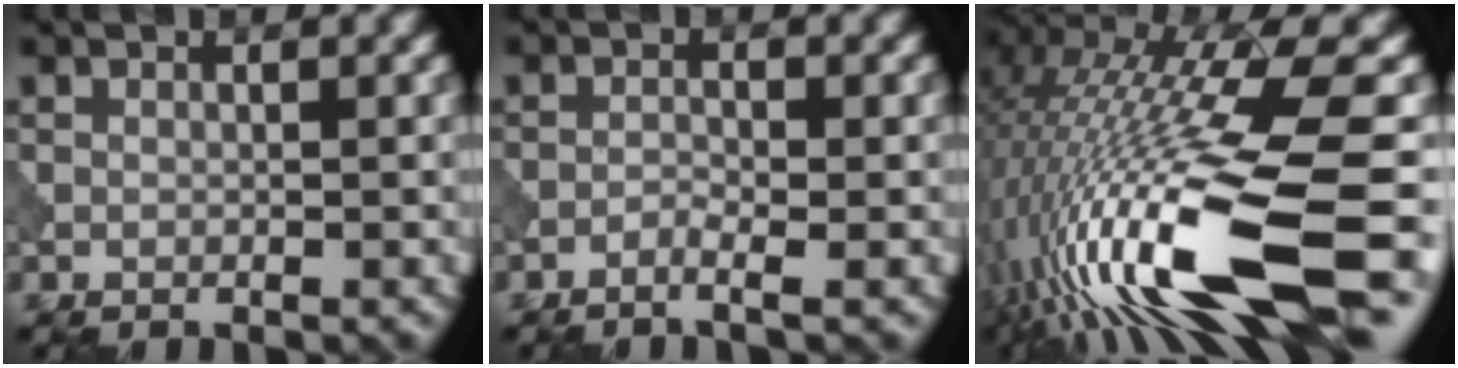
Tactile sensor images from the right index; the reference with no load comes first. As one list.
[{"total": 1.2, "force": [-0.9, 0.1, 0.8], "torque": [-0.016, 0.003, -0.021]}, {"total": 17.3, "force": [-3.9, 4.1, 16.4], "torque": [-0.313, 0.006, -0.059]}]